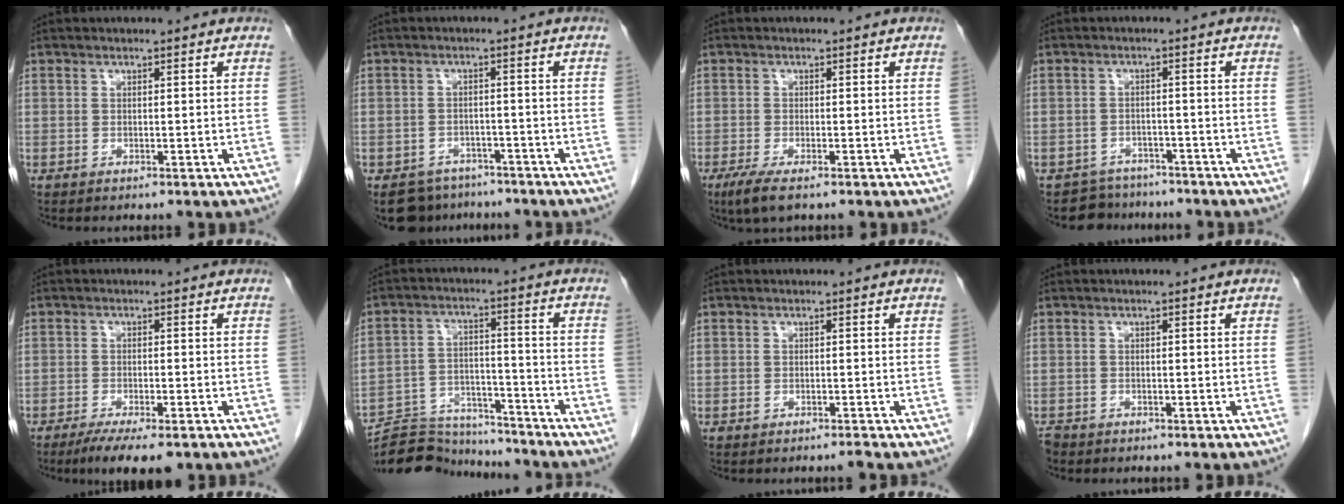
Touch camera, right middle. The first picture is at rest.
{"total": 6.0, "force": [-5.0, 3.3, 0.0], "torque": [0.011, 0.010, -0.071]}
{"total": 3.4, "force": [-2.2, 0.6, 2.6], "torque": [-0.056, -0.010, -0.040]}
{"total": 4.4, "force": [-3.7, 2.1, -1.0], "torque": [0.020, 0.014, -0.060]}
{"total": 7.4, "force": [-5.4, 1.4, 4.9], "torque": [-0.073, -0.016, -0.080]}
{"total": 15.8, "force": [-15.2, 3.3, 2.7], "torque": [-0.053, 0.024, -0.231]}
{"total": 0.7, "force": [-0.6, -0.1, 0.3], "torque": [-0.004, 0.000, -0.010]}
{"total": 1.8, "force": [-1.6, 0.9, 0.3], "torque": [-0.011, -0.002, -0.027]}